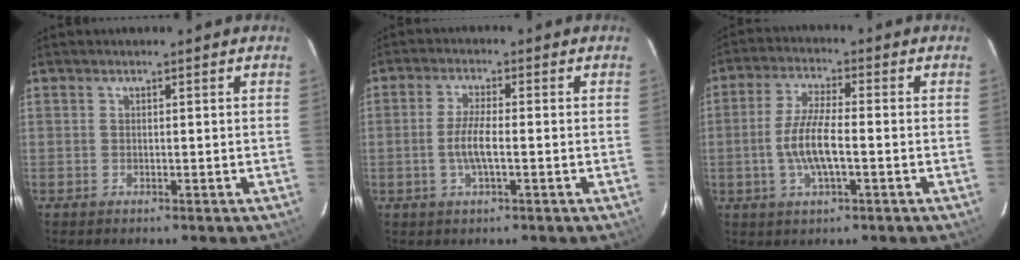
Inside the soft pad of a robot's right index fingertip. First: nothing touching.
{"total": 4.8, "force": [-1.1, 0.9, 4.6], "torque": [-0.091, -0.003, -0.021]}
{"total": 7.9, "force": [-1.8, 2.0, 7.5], "torque": [-0.150, -0.001, -0.036]}